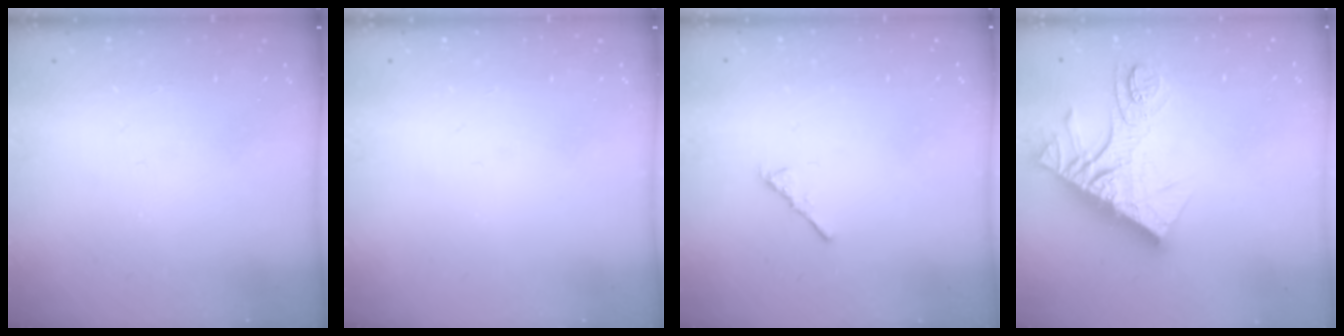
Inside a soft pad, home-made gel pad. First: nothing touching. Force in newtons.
{"total": 0.0}
{"total": 2.9, "press": 2.8, "slide": 0.7}
{"total": 15.8, "press": 15.8, "slide": 1.4}